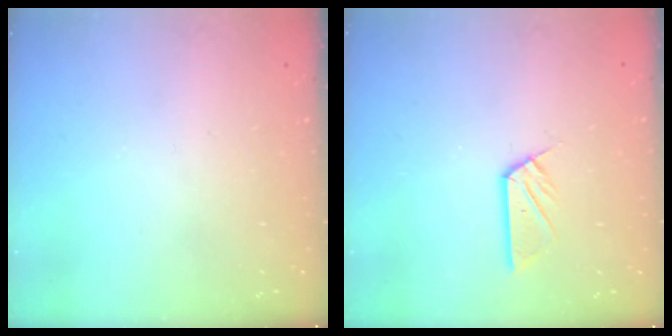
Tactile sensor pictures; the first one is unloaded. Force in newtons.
{"total": 5.8, "press": 5.8, "slide": 0.2}